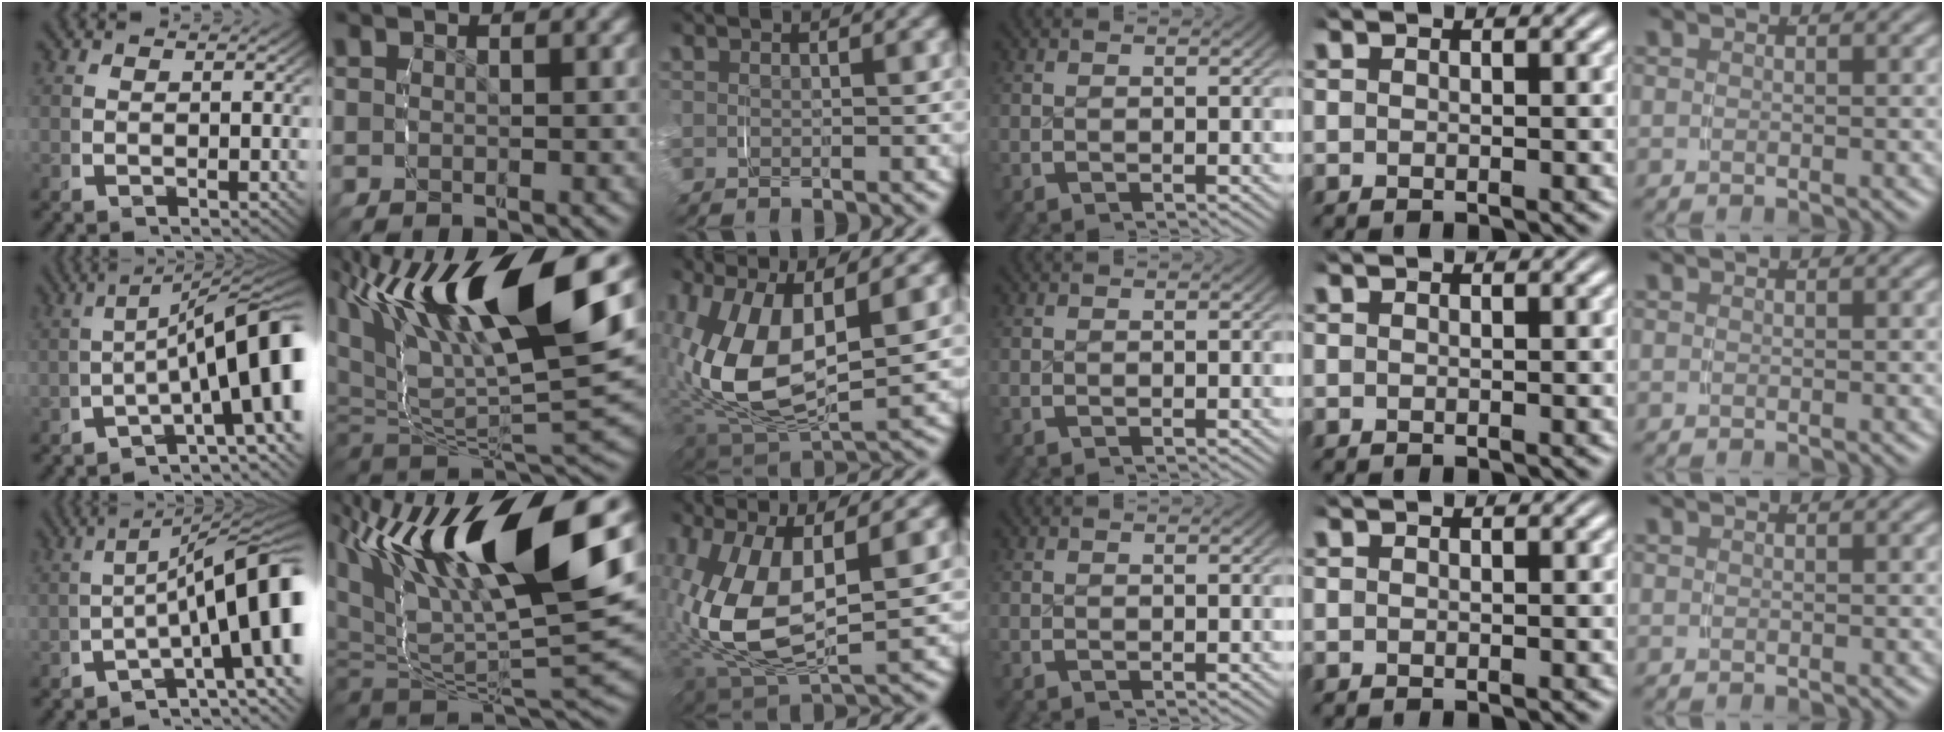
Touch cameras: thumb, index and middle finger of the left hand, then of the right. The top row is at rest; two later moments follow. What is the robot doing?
{"motion": "grasp_and_lifting", "object": "keyboard"}